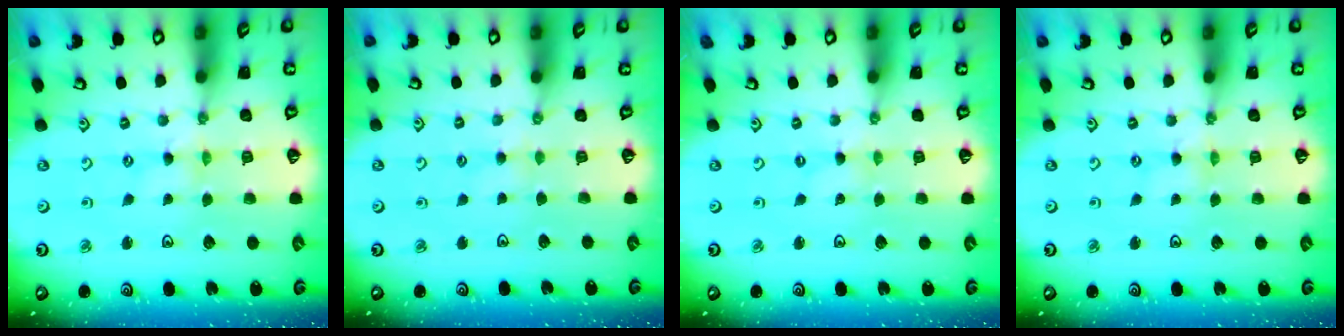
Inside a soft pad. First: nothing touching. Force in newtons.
{"total": 2.3, "press": 2.3, "slide": 0.3}
{"total": 0.0}
{"total": 0.0}